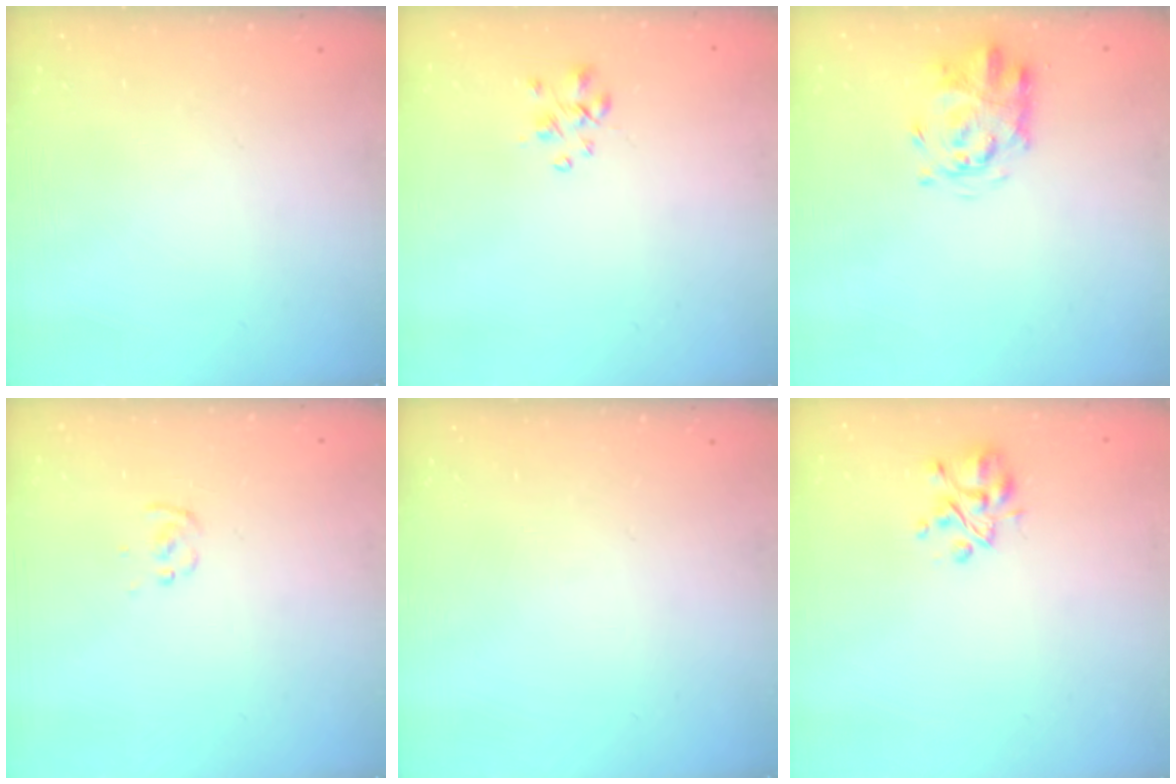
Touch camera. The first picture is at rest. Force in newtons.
{"total": 2.5, "press": 2.4, "slide": 0.5}
{"total": 3.5, "press": 3.4, "slide": 0.9}
{"total": 1.2, "press": 1.2, "slide": 0.3}
{"total": 0.0}
{"total": 4.6, "press": 4.4, "slide": 1.4}